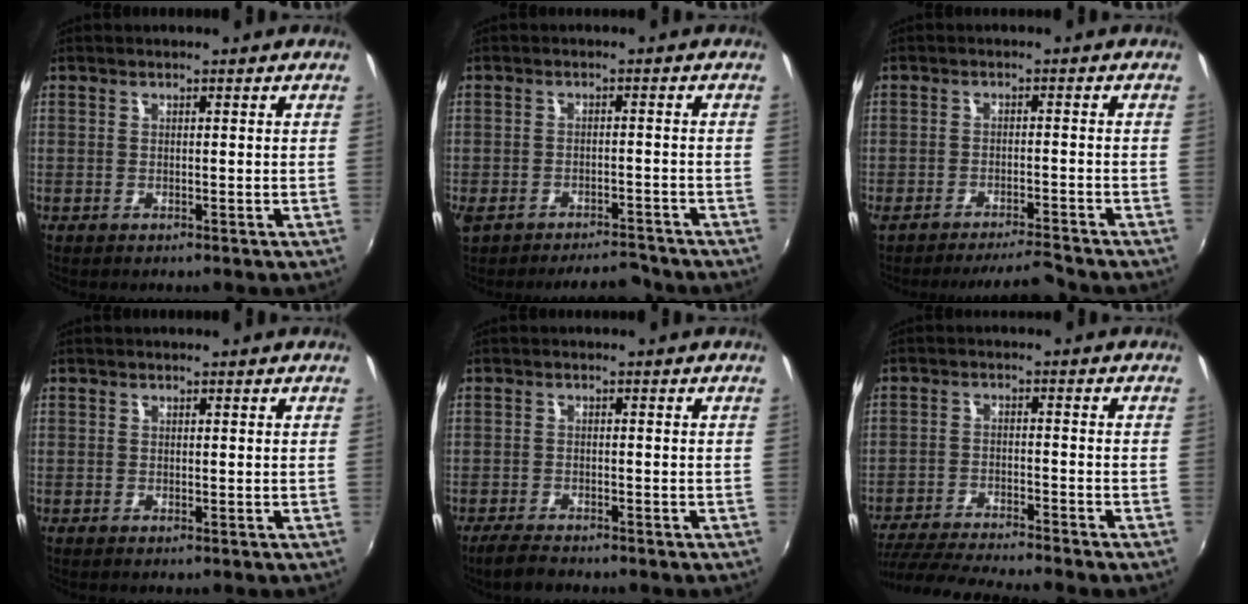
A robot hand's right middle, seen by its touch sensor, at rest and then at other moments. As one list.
[{"total": 8.2, "force": [-7.0, 2.9, 3.2], "torque": [-0.089, -0.011, -0.102]}, {"total": 5.9, "force": [-5.6, -0.1, 1.8], "torque": [-0.040, 0.004, -0.086]}, {"total": 0.0}, {"total": 3.6, "force": [-3.2, 0.8, 1.7], "torque": [-0.049, -0.011, -0.060]}, {"total": 13.1, "force": [-11.8, -0.1, 5.7], "torque": [-0.125, -0.018, -0.194]}]